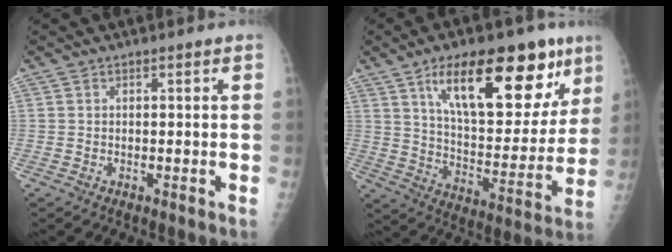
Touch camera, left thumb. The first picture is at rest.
{"total": 24.0, "force": [12.6, 10.0, 17.9], "torque": [-0.217, -0.037, 0.201]}